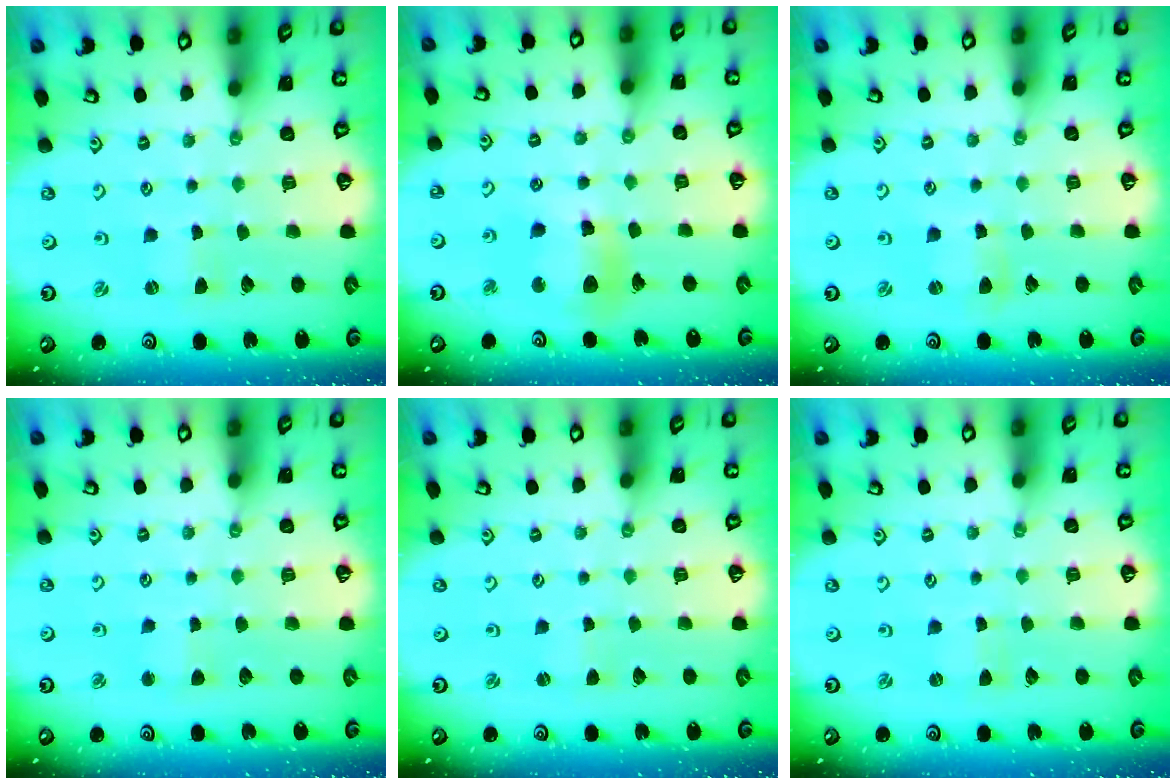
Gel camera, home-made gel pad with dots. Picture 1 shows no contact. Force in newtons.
{"total": 11.3, "press": 11.2, "slide": 1.4}
{"total": 2.3, "press": 2.3, "slide": 0.3}
{"total": 2.9, "press": 2.9, "slide": 0.3}
{"total": 0.8, "press": 0.8, "slide": 0.2}
{"total": 0.0}